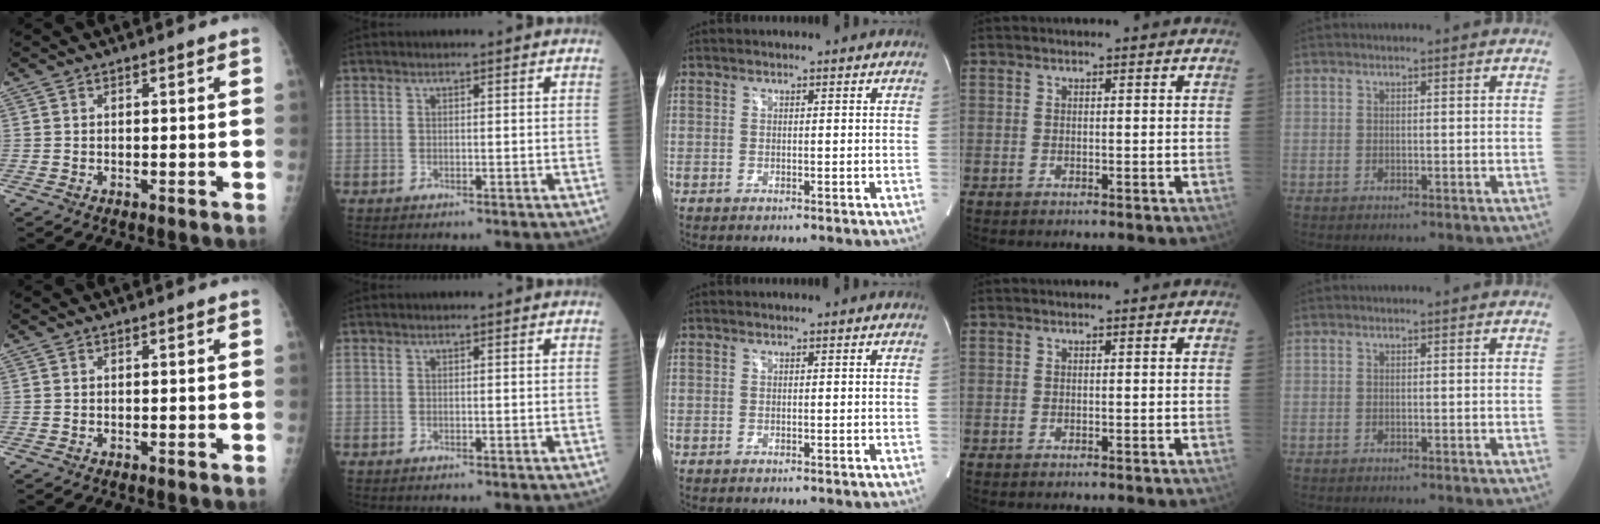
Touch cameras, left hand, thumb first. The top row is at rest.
{}